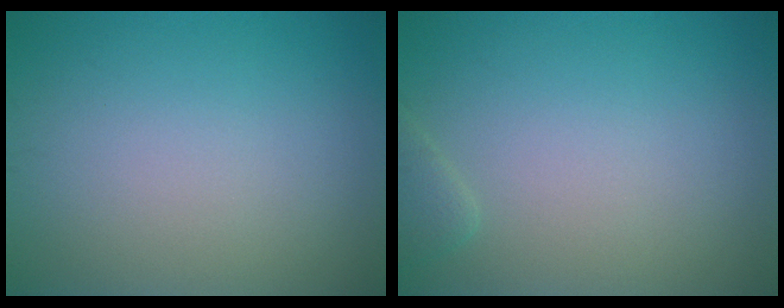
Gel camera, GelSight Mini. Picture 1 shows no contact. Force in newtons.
{"total": 1.1, "press": 1.1, "slide": 0.1}